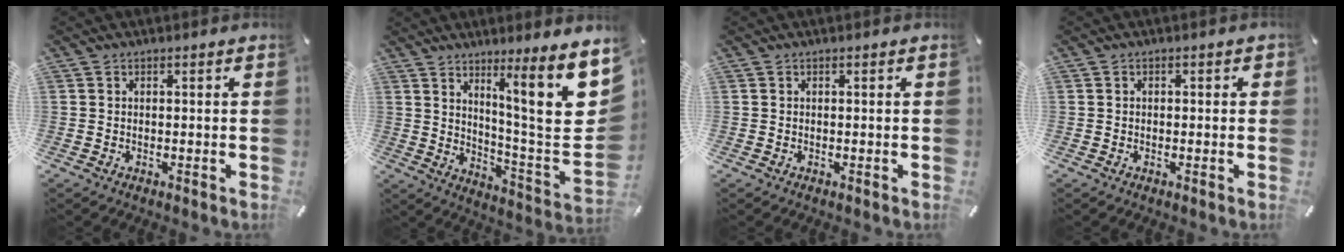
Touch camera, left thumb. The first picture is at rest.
{"total": 18.1, "force": [9.2, 2.1, 15.5], "torque": [-0.228, -0.080, 0.130]}
{"total": 0.0}
{"total": 0.8, "force": [-0.2, 0.6, 0.4], "torque": [-0.007, 0.004, -0.005]}